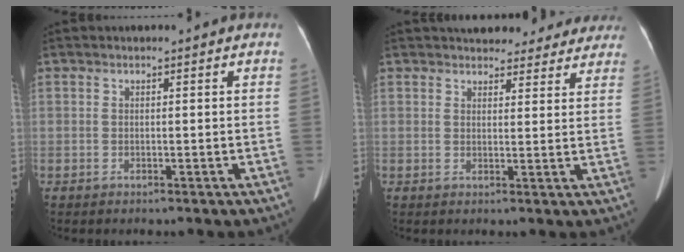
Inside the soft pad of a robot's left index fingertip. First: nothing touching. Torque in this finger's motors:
{"motor_torque": [0.56, -0.62, 0.30, 0.05]}